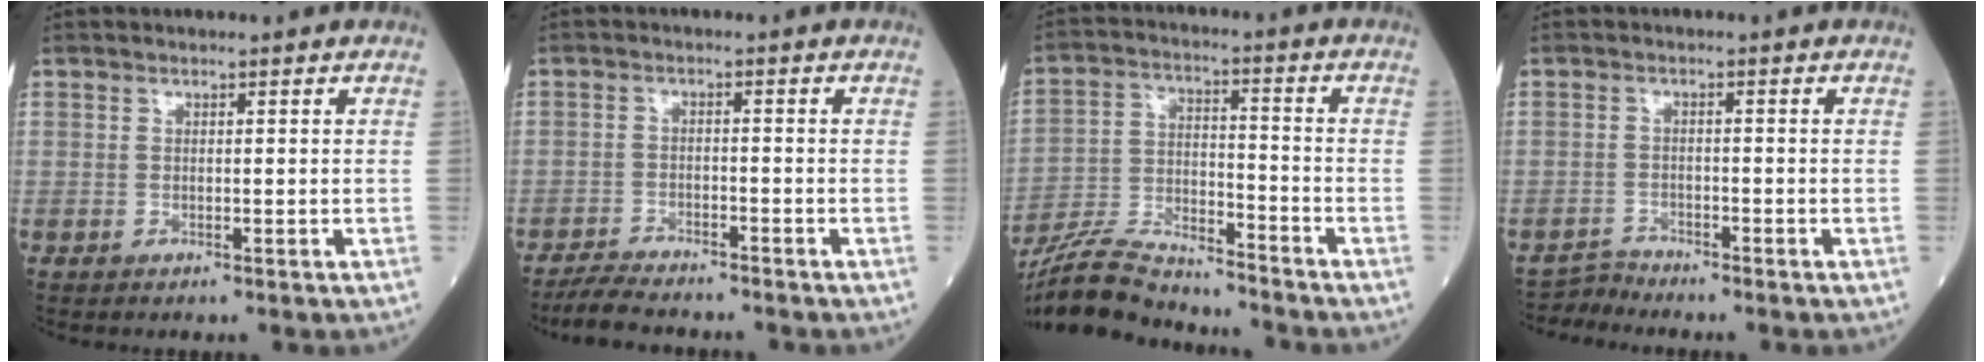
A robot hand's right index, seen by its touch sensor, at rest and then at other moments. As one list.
[{"total": 5.6, "force": [-5.3, 0.8, 1.9], "torque": [-0.034, -0.017, -0.093]}, {"total": 14.6, "force": [-13.9, 1.6, 4.2], "torque": [-0.081, 0.009, -0.248]}, {"total": 2.4, "force": [-2.1, -0.4, -1.1], "torque": [0.030, -0.013, -0.040]}]